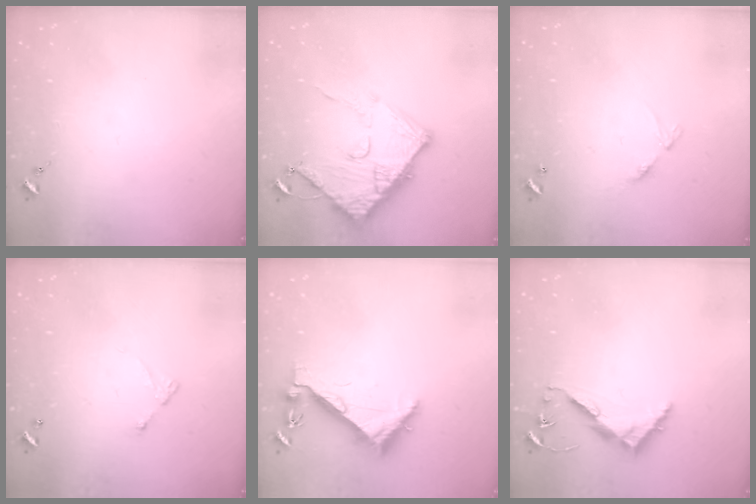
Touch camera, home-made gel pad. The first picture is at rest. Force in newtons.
{"total": 14.5, "press": 14.5, "slide": 1.4}
{"total": 6.2, "press": 6.2, "slide": 0.7}
{"total": 4.0, "press": 4.0, "slide": 0.3}
{"total": 6.3, "press": 6.2, "slide": 0.7}
{"total": 8.2, "press": 8.1, "slide": 0.6}